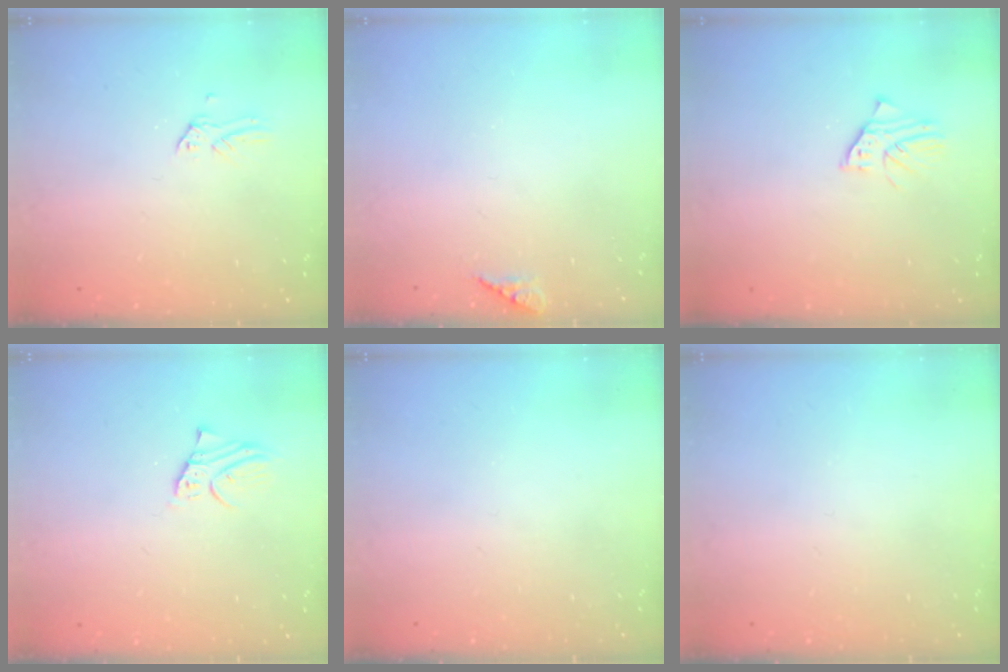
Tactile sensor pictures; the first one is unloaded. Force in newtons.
{"total": 6.0, "press": 6.0, "slide": 0.6}
{"total": 1.6, "press": 1.6, "slide": 0.3}
{"total": 2.6, "press": 2.6, "slide": 0.1}
{"total": 0.0}
{"total": 0.0}